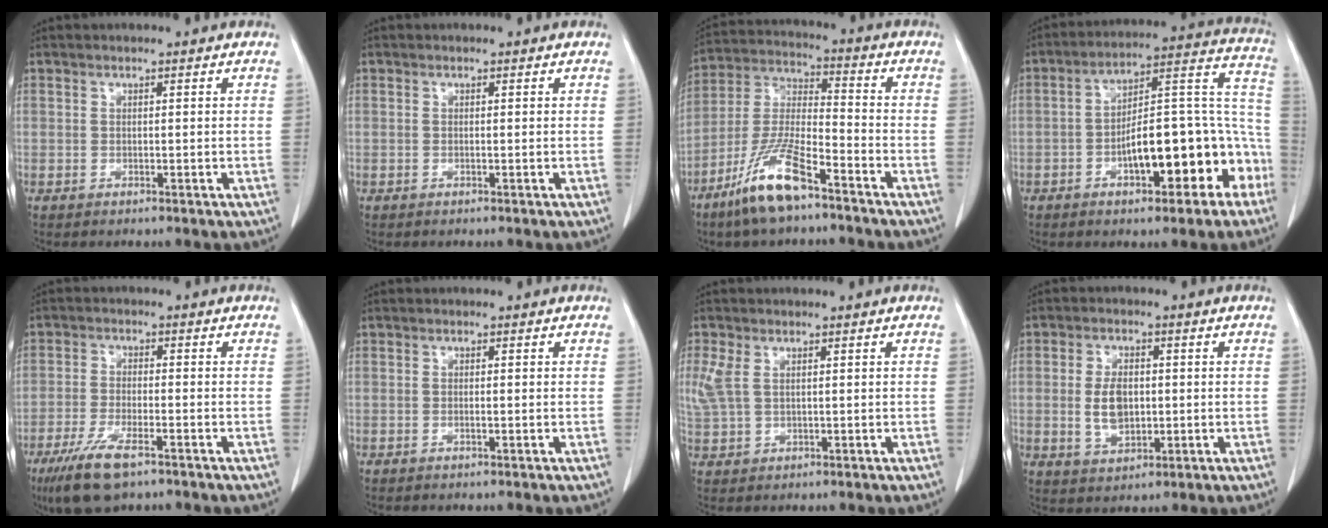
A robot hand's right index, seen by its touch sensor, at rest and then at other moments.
{"total": 0.0}
{"total": 12.1, "force": [-8.0, 2.3, 8.8], "torque": [-0.192, -0.017, -0.156]}
{"total": 16.9, "force": [-6.3, 5.7, 14.6], "torque": [-0.188, 0.048, -0.083]}
{"total": 8.0, "force": [-5.2, 1.9, 5.8], "torque": [-0.117, -0.017, -0.089]}
{"total": 0.6, "force": [-0.1, 0.1, 0.6], "torque": [-0.013, 0.000, -0.002]}
{"total": 3.5, "force": [1.3, 2.0, 2.6], "torque": [-0.086, 0.014, 0.035]}
{"total": 5.7, "force": [-0.1, 3.4, 4.6], "torque": [-0.096, 0.003, 0.006]}